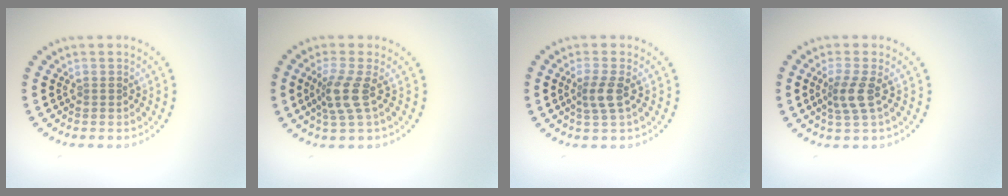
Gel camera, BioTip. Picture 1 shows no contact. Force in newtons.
{"total": 2.9, "press": 2.2, "slide": 1.9}
{"total": 2.0, "press": 1.7, "slide": 1.2}
{"total": 2.5, "press": 1.9, "slide": 1.6}